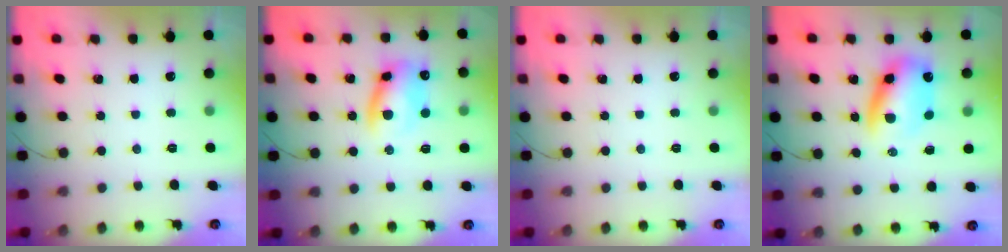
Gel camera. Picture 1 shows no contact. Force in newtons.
{"total": 11.5, "press": 11.3, "slide": 2.1}
{"total": 0.0}
{"total": 11.6, "press": 11.1, "slide": 3.3}